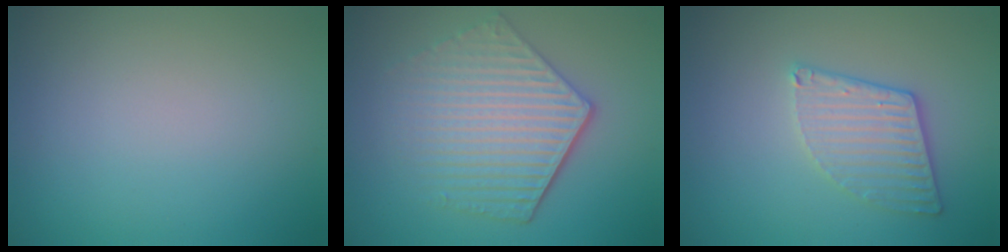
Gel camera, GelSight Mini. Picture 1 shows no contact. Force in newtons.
{"total": 5.7, "press": 4.2, "slide": 3.8}
{"total": 3.2, "press": 3.0, "slide": 0.9}